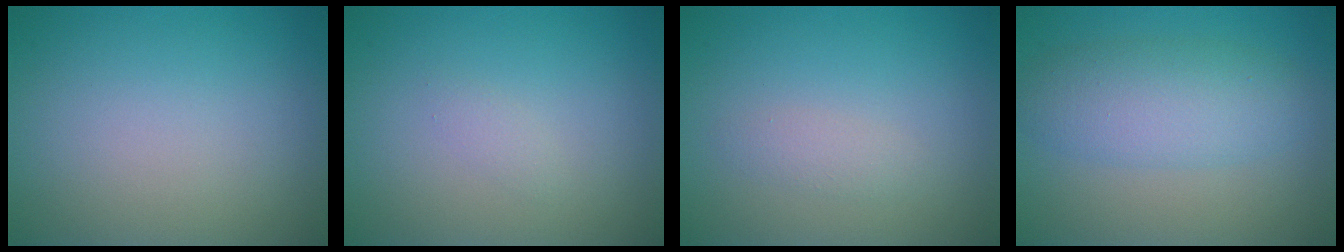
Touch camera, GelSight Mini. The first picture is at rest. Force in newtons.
{"total": 0.7, "press": 0.7, "slide": 0.0}
{"total": 1.1, "press": 1.1, "slide": 0.0}
{"total": 4.8, "press": 4.8, "slide": 0.1}